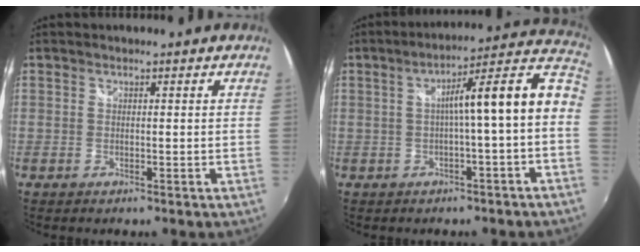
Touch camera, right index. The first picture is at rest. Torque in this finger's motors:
{"motor_torque": [1.57, -0.01, 0.52, 0.16]}